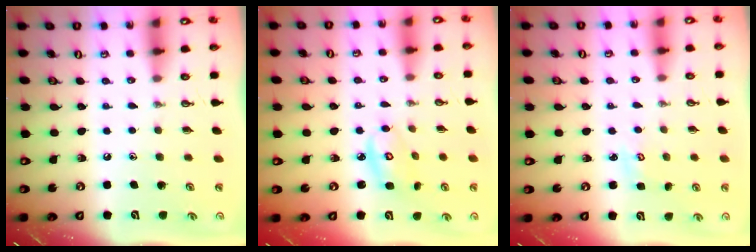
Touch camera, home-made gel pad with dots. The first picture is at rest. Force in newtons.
{"total": 5.9, "press": 5.9, "slide": 0.5}
{"total": 2.5, "press": 2.5, "slide": 0.2}